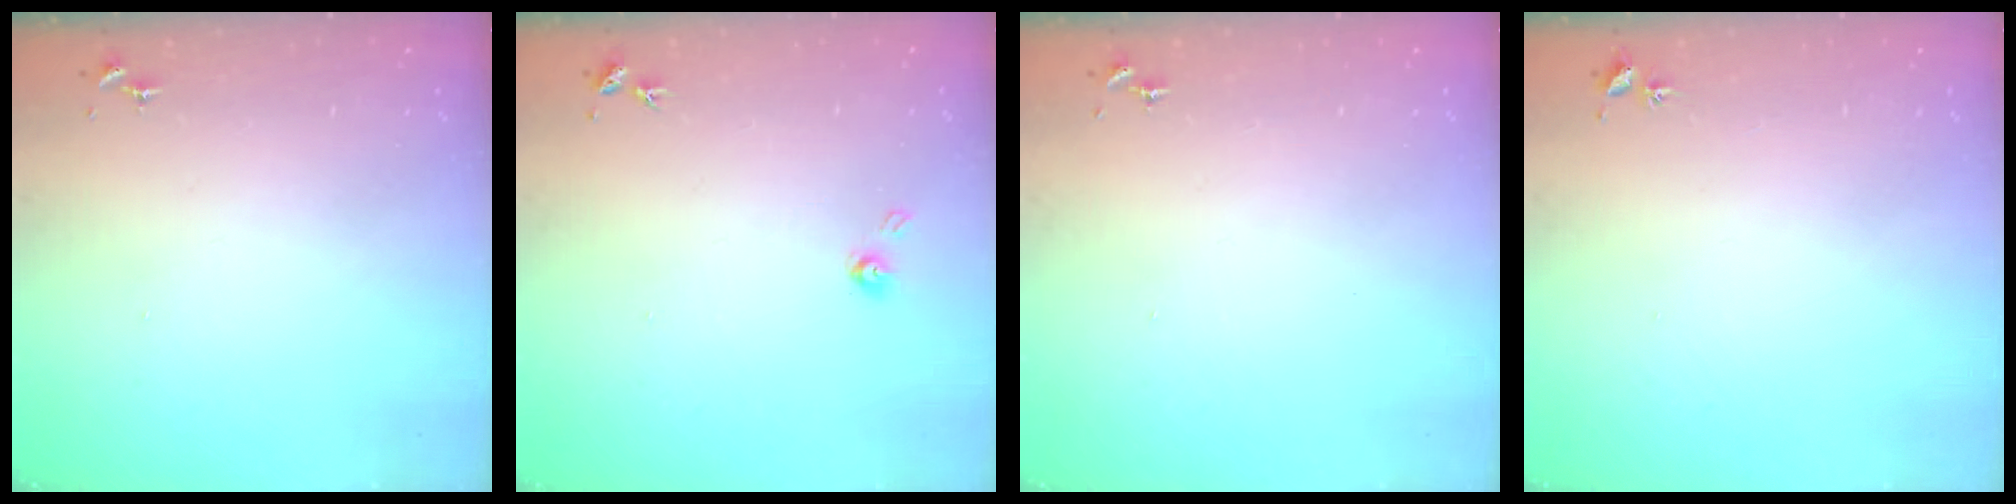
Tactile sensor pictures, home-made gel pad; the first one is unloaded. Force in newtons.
{"total": 4.1, "press": 4.1, "slide": 0.4}
{"total": 0.0}
{"total": 2.0, "press": 2.0, "slide": 0.3}